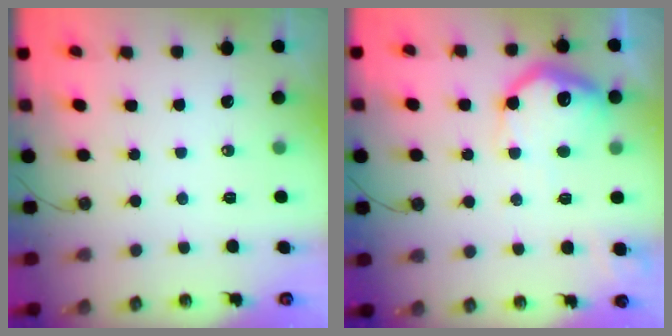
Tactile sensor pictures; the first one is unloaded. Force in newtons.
{"total": 16.8, "press": 16.8, "slide": 1.2}